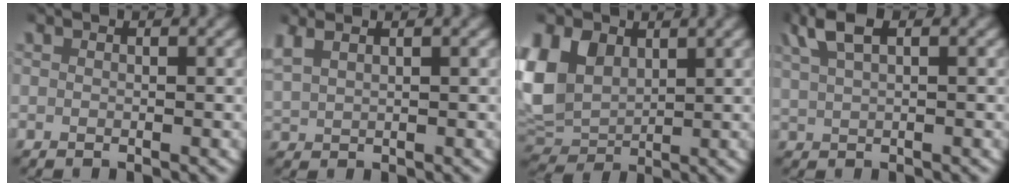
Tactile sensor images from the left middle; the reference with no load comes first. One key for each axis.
{"total": 3.5, "fx": 2.1, "fy": 2.0, "fz": 1.9, "tx": -0.046, "ty": 0.011, "tz": 0.038}
{"total": 8.6, "fx": 1.3, "fy": 7.3, "fz": 4.3, "tx": -0.126, "ty": -0.019, "tz": 0.031}
{"total": 4.1, "fx": 2.6, "fy": 1.6, "fz": 2.7, "tx": -0.063, "ty": 0.011, "tz": 0.046}